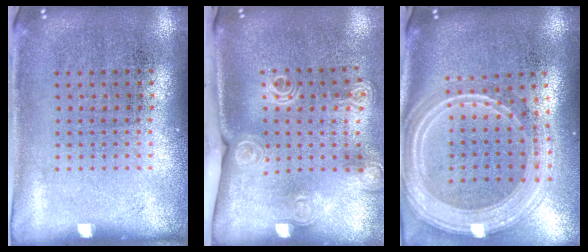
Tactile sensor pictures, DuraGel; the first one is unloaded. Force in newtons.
{"total": 2.1, "press": 1.6, "slide": 1.3}
{"total": 3.0, "press": 2.4, "slide": 1.8}